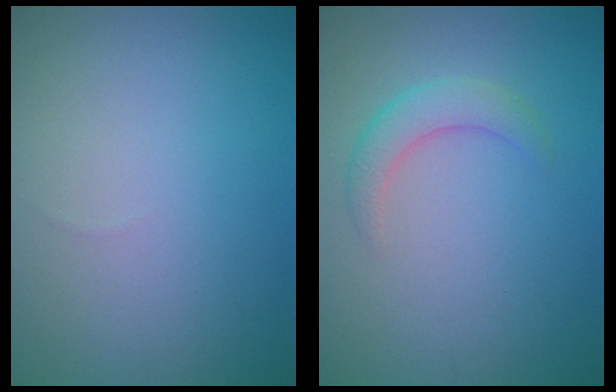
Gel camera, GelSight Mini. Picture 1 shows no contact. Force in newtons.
{"total": 2.4, "press": 2.4, "slide": 0.2}